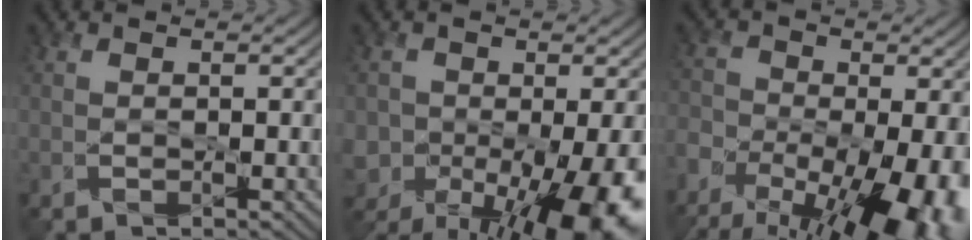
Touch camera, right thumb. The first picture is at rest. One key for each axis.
{"total": 16.5, "fx": -6.3, "fy": 9.9, "fz": 11.5, "tx": -0.198, "ty": -0.044, "tz": -0.084}
{"total": 20.6, "fx": -11.4, "fy": 11.2, "fz": 13.0, "tx": -0.232, "ty": -0.050, "tz": -0.146}